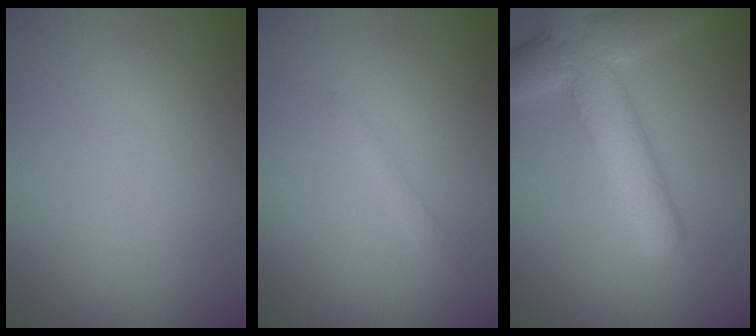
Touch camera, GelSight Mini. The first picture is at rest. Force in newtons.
{"total": 1.1, "press": 1.1, "slide": 0.1}
{"total": 7.7, "press": 7.7, "slide": 0.4}